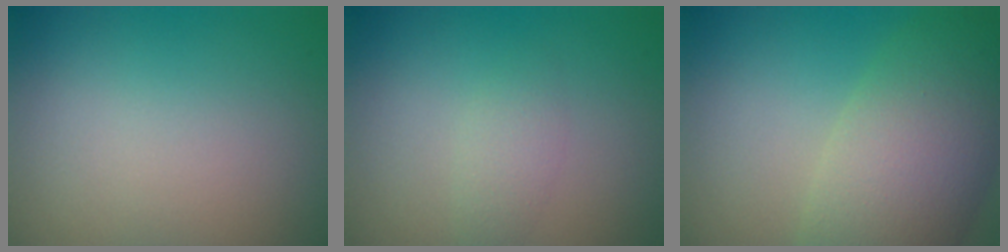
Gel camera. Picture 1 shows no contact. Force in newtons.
{"total": 1.4, "press": 1.4, "slide": 0.0}
{"total": 8.9, "press": 8.9, "slide": 0.3}